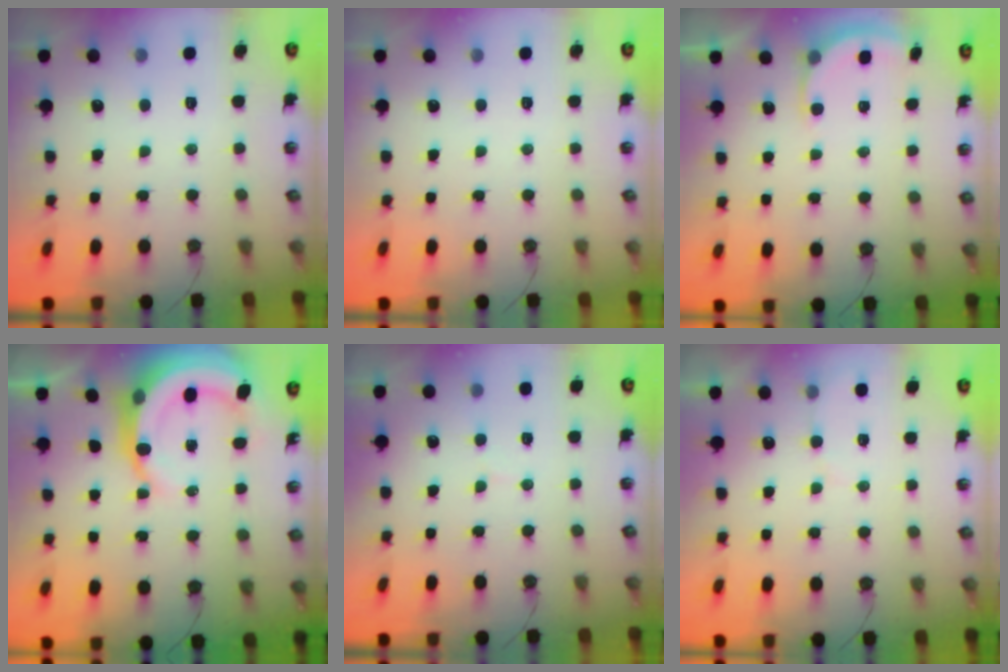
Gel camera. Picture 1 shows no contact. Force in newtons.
{"total": 0.0}
{"total": 2.4, "press": 2.2, "slide": 0.9}
{"total": 9.1, "press": 9.0, "slide": 1.2}
{"total": 5.0, "press": 5.0, "slide": 0.3}
{"total": 2.8, "press": 2.8, "slide": 0.3}